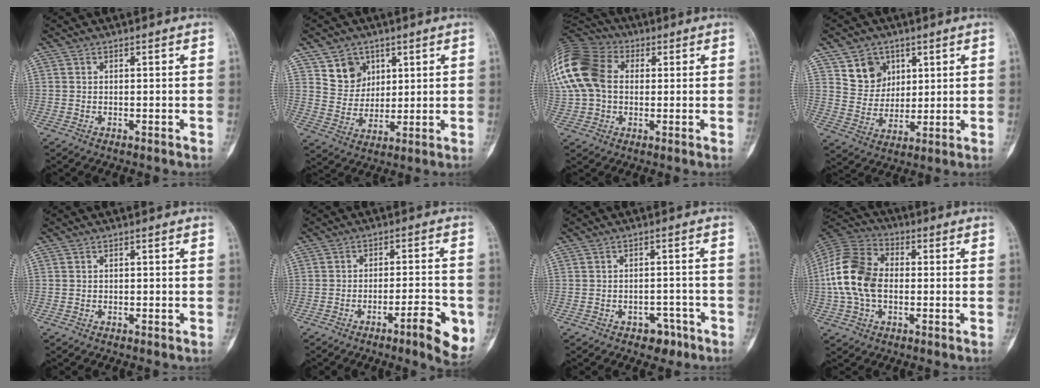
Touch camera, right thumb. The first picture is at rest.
{"total": 7.4, "force": [3.9, 6.1, 1.8], "torque": [-0.001, -0.024, 0.077]}
{"total": 21.8, "force": [4.1, 16.1, 14.2], "torque": [-0.340, 0.052, 0.077]}
{"total": 7.4, "force": [3.8, 6.0, 2.1], "torque": [-0.007, -0.022, 0.074]}
{"total": 0.0}
{"total": 8.9, "force": [-3.8, 1.8, 7.8], "torque": [-0.101, 0.014, -0.051]}
{"total": 4.5, "force": [-2.7, 3.0, 2.0], "torque": [-0.006, 0.024, -0.031]}
{"total": 14.8, "force": [-0.7, 10.1, 10.7], "torque": [-0.215, 0.030, -0.021]}